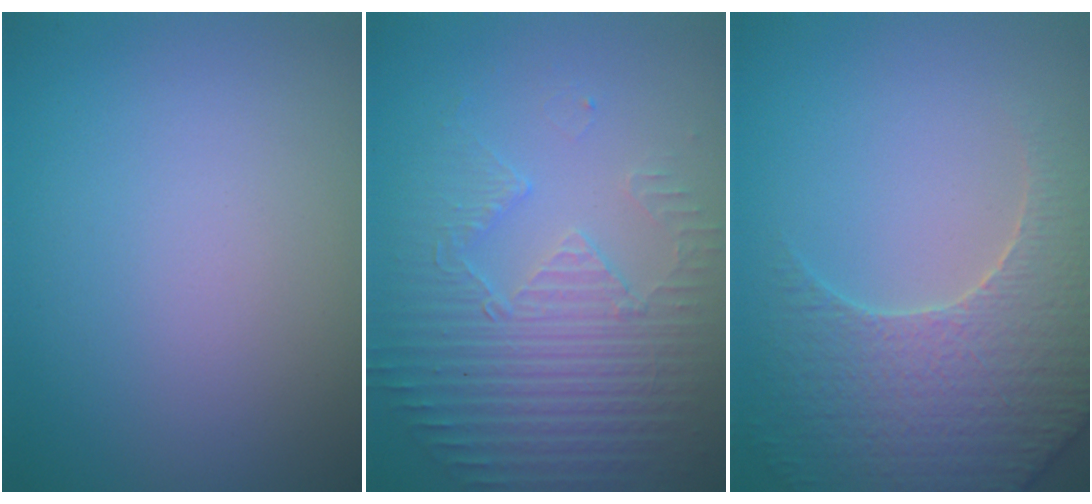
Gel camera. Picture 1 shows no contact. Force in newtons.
{"total": 4.2, "press": 3.6, "slide": 2.1}
{"total": 5.4, "press": 5.1, "slide": 1.7}